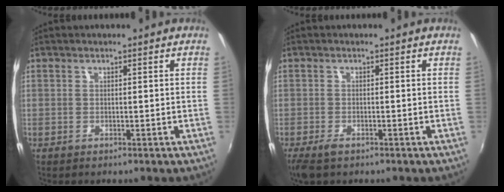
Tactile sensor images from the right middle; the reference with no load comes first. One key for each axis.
{"total": 3.3, "fx": -2.3, "fy": 1.2, "fz": 2.0, "tx": -0.049, "ty": -0.012, "tz": -0.041}